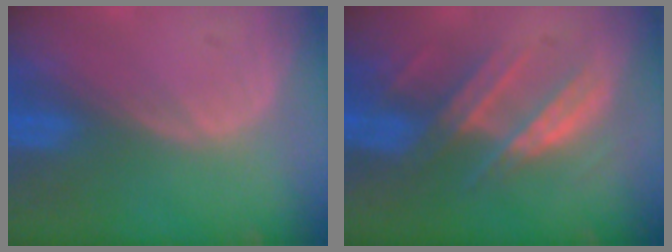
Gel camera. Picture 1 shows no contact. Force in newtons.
{"total": 7.7, "press": 7.2, "slide": 2.8}